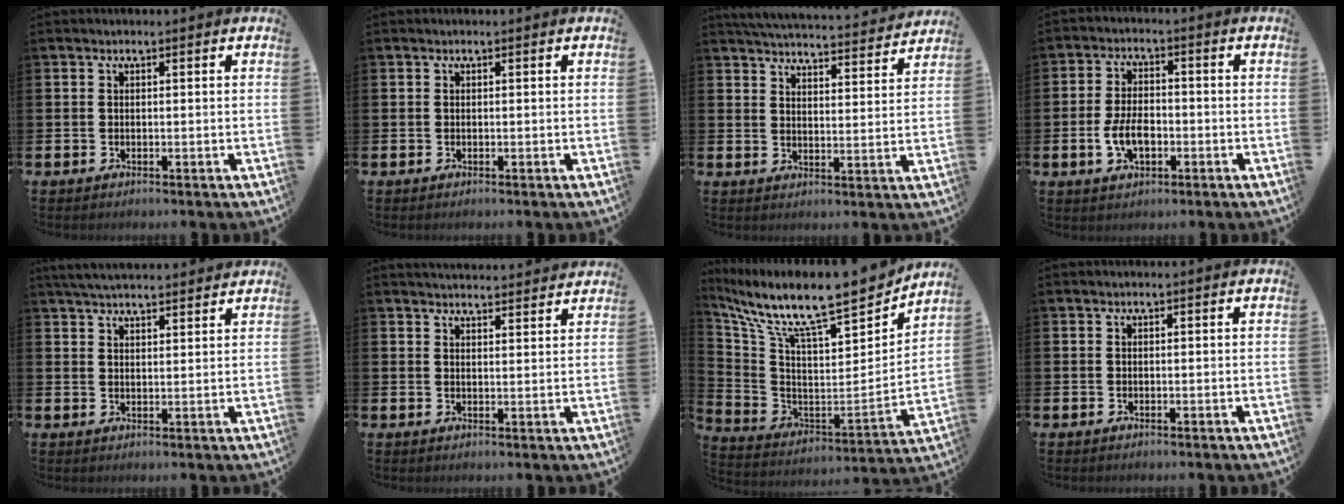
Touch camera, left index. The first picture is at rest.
{"total": 0.0}
{"total": 5.4, "force": [5.4, 0.3, 0.5], "torque": [-0.024, -0.044, 0.091]}
{"total": 5.0, "force": [-1.3, 2.9, 3.9], "torque": [-0.065, 0.001, -0.027]}
{"total": 4.3, "force": [4.2, 0.4, 0.7], "torque": [-0.019, -0.015, 0.077]}
{"total": 3.3, "force": [3.3, 0.1, -0.1], "torque": [-0.001, -0.021, 0.058]}
{"total": 12.4, "force": [10.7, 1.6, 6.0], "torque": [-0.141, -0.081, 0.175]}
{"total": 0.0}